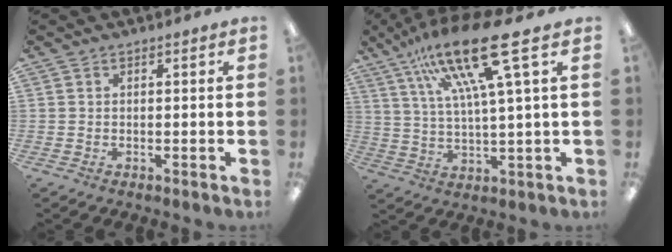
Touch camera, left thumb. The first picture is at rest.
{"total": 19.3, "force": [11.0, 3.1, 15.6], "torque": [-0.295, -0.046, 0.168]}